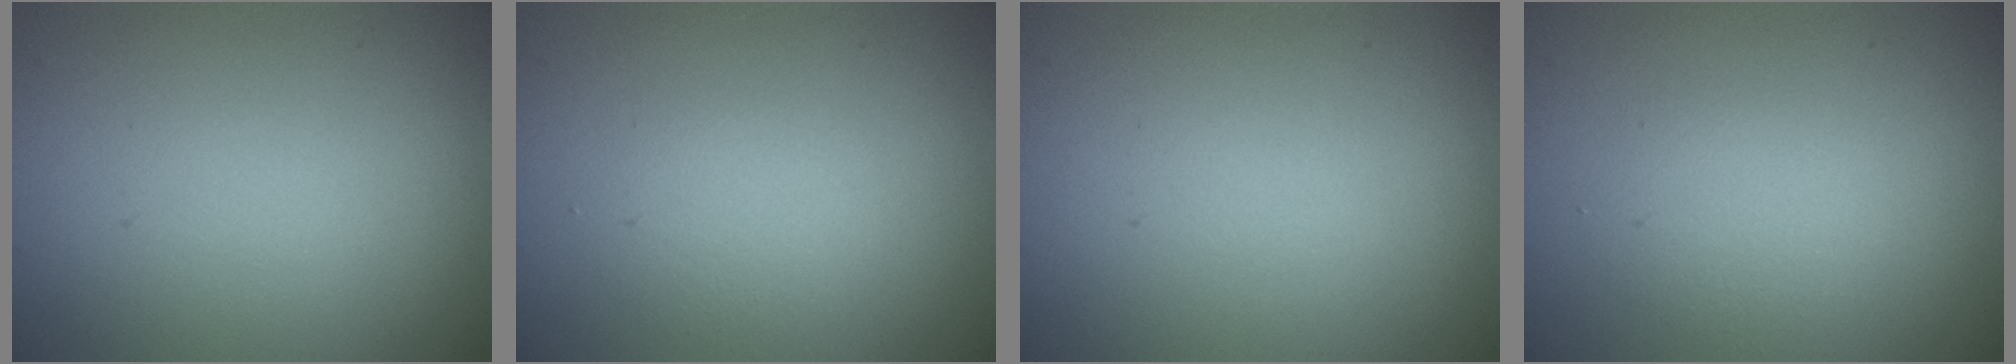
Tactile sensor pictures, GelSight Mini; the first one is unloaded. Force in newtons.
{"total": 1.6, "press": 1.6, "slide": 0.0}
{"total": 0.0}
{"total": 1.8, "press": 1.8, "slide": 0.1}